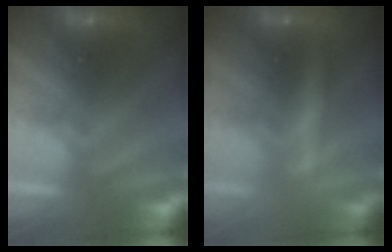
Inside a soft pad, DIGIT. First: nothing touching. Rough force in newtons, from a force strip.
{"total": 2.0}